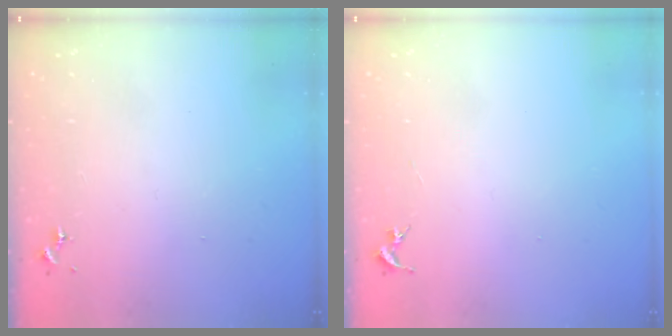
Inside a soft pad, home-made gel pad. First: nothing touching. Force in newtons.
{"total": 0.0}